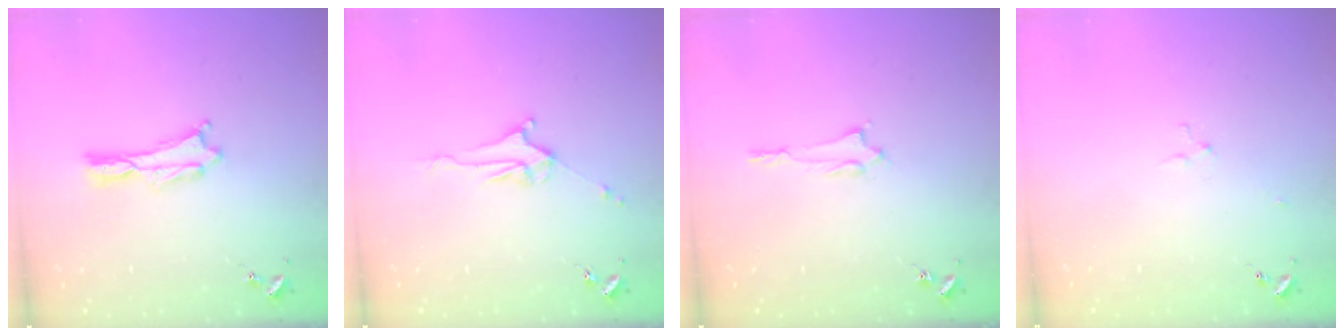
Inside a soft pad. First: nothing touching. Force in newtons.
{"total": 3.7, "press": 3.7, "slide": 0.5}
{"total": 1.2, "press": 1.2, "slide": 0.1}
{"total": 2.9, "press": 2.9, "slide": 0.3}